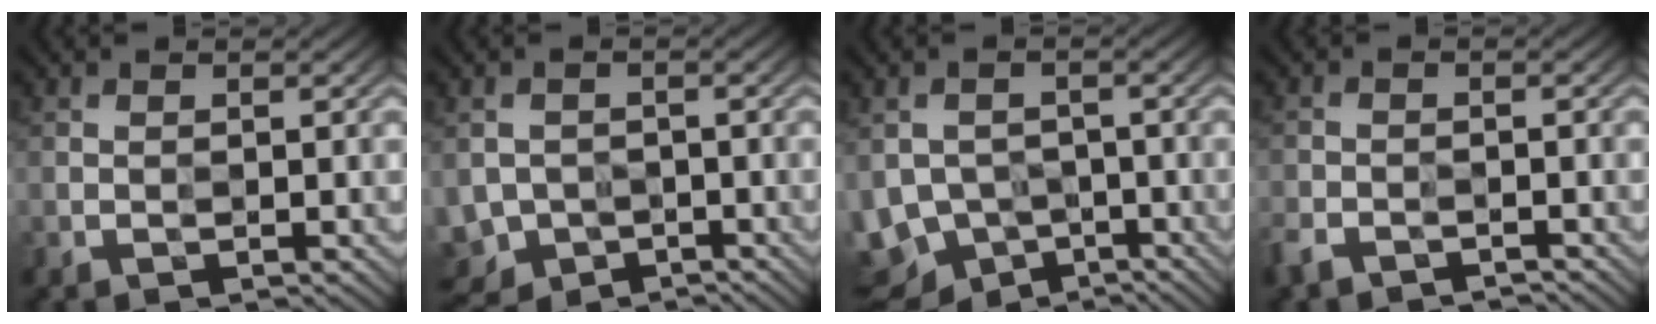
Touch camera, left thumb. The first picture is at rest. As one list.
[{"total": 2.9, "force": [-1.4, 2.5, 0.0], "torque": [-0.014, -0.010, -0.031]}, {"total": 5.3, "force": [-3.1, 4.0, 1.7], "torque": [-0.040, -0.009, -0.060]}, {"total": 2.4, "force": [-2.3, 0.4, -0.2], "torque": [-0.003, -0.005, -0.055]}]